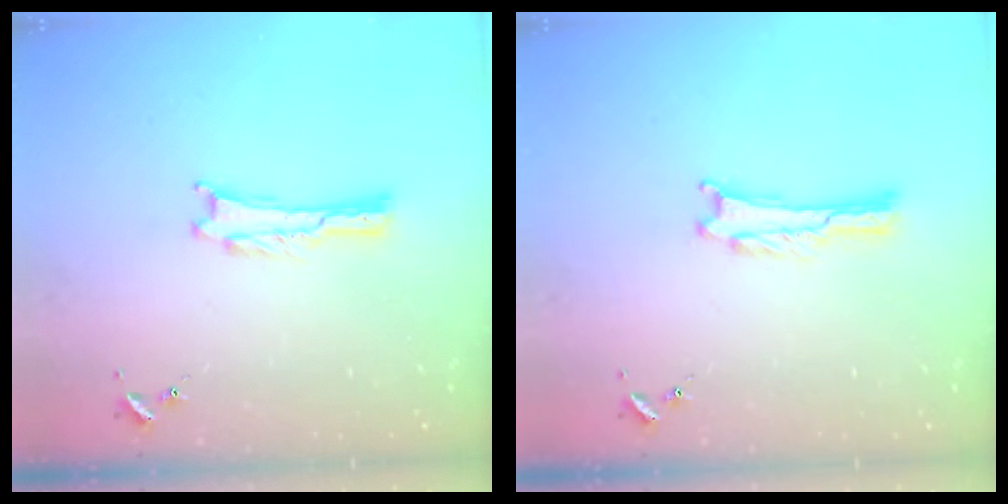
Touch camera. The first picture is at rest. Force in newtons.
{"total": 0.0}